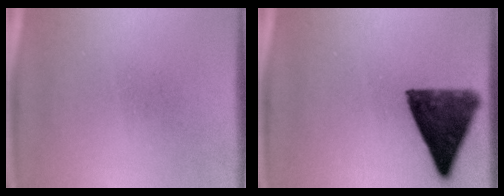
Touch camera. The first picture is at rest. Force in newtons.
{"total": 11.7}